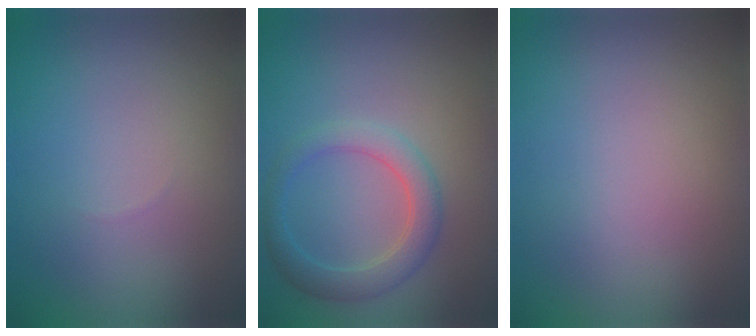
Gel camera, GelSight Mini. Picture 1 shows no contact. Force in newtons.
{"total": 3.2, "press": 3.2, "slide": 0.3}
{"total": 0.0}